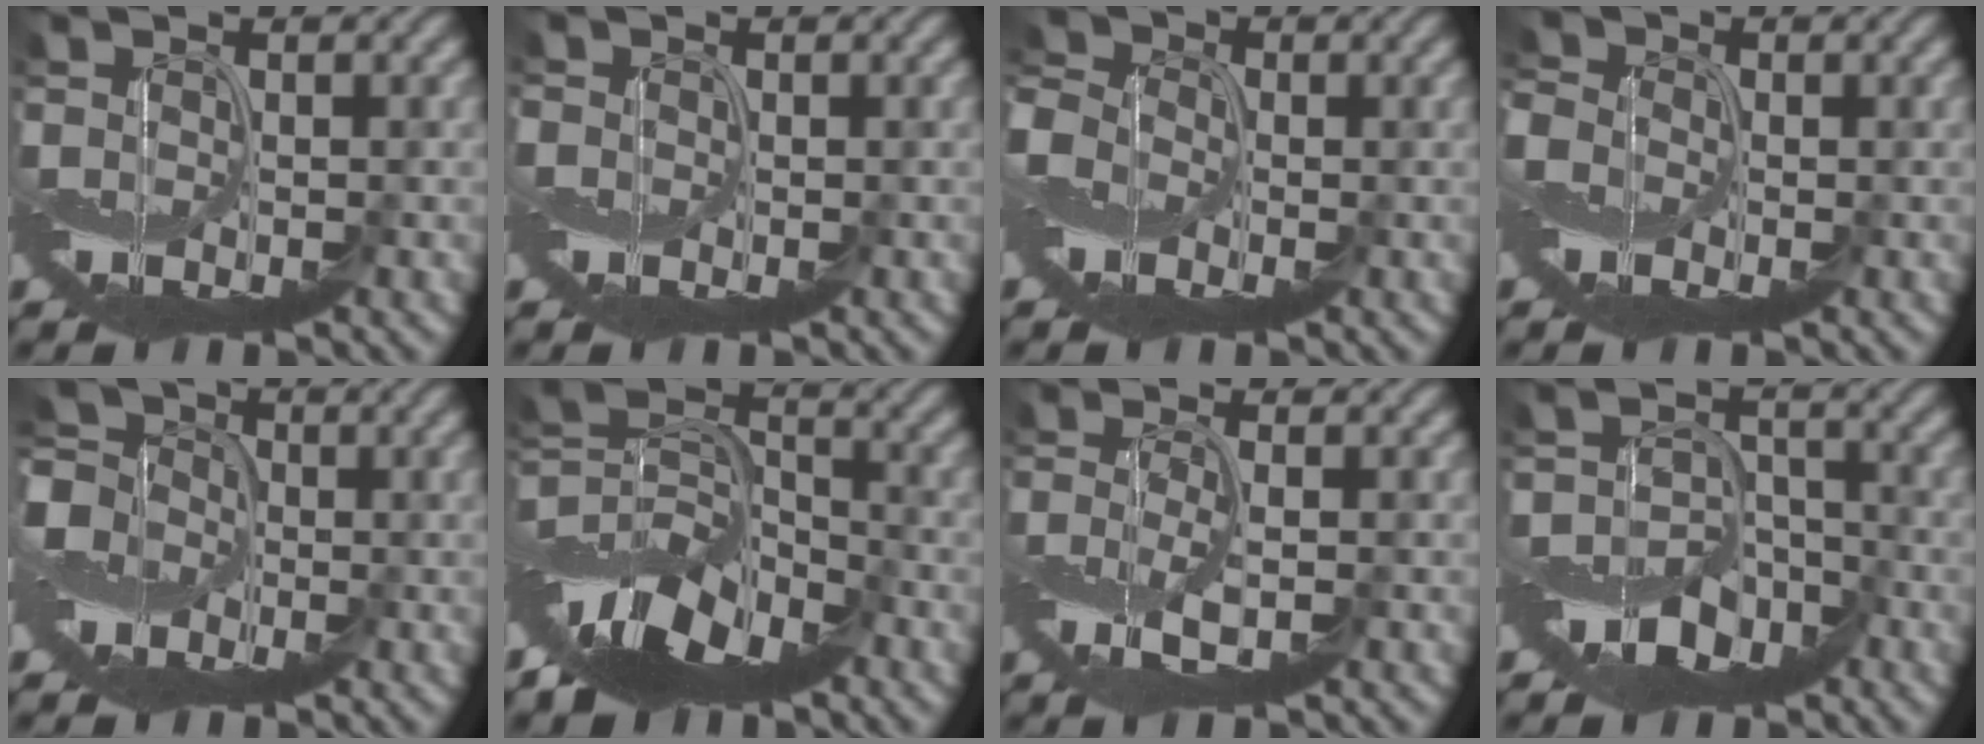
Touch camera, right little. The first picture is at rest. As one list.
[{"total": 1.4, "force": [-0.2, 1.3, 0.4], "torque": [-0.010, -0.001, -0.004]}, {"total": 6.1, "force": [-1.4, 4.8, 3.5], "torque": [-0.098, 0.009, -0.038]}, {"total": 3.8, "force": [-1.1, 3.2, 1.9], "torque": [-0.063, 0.000, -0.025]}, {"total": 7.1, "force": [-1.3, 5.8, 3.9], "torque": [-0.094, 0.008, -0.037]}, {"total": 9.1, "force": [-5.6, 5.0, 5.2], "torque": [-0.089, 0.001, -0.124]}, {"total": 2.5, "force": [-0.9, 0.6, 2.2], "torque": [-0.063, -0.003, -0.021]}, {"total": 4.8, "force": [-3.2, 2.8, 2.3], "torque": [-0.029, 0.004, -0.065]}]